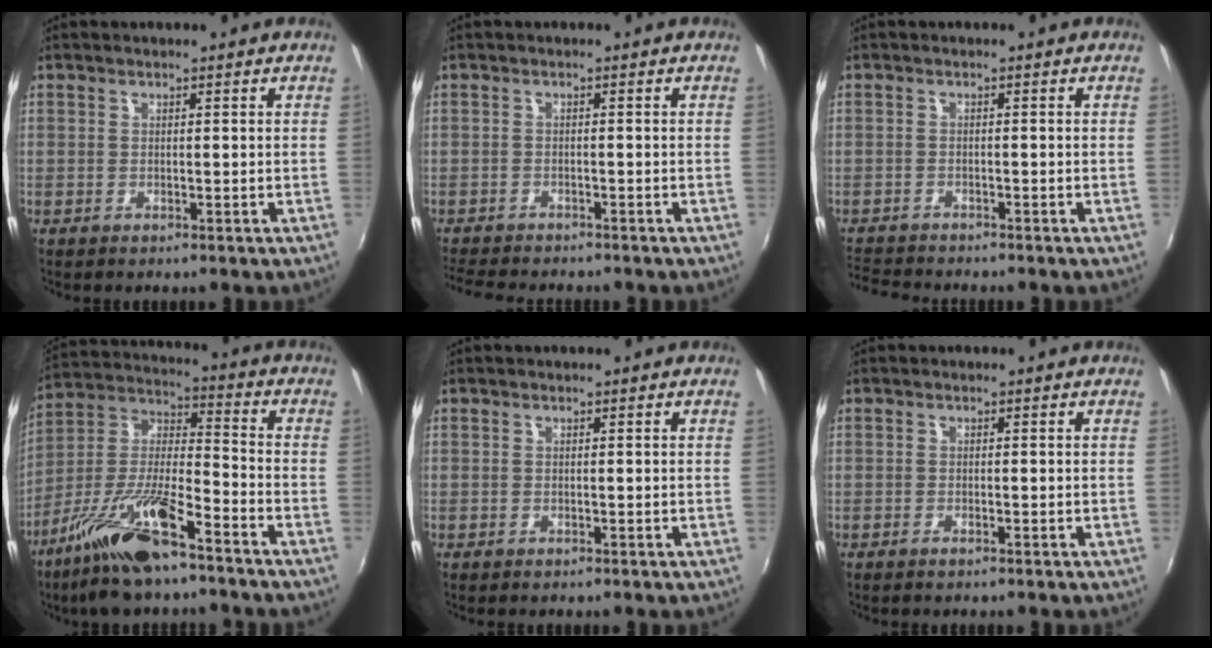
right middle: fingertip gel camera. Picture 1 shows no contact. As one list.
[{"total": 6.9, "force": [-6.4, 1.1, 2.4], "torque": [-0.068, -0.020, -0.107]}, {"total": 5.3, "force": [-5.1, 0.7, 1.1], "torque": [-0.044, -0.016, -0.093]}, {"total": 16.4, "force": [-11.0, 3.7, 11.5], "torque": [-0.231, -0.004, -0.209]}, {"total": 0.0}, {"total": 0.9, "force": [-0.7, 0.1, 0.5], "torque": [-0.010, 0.000, -0.013]}]